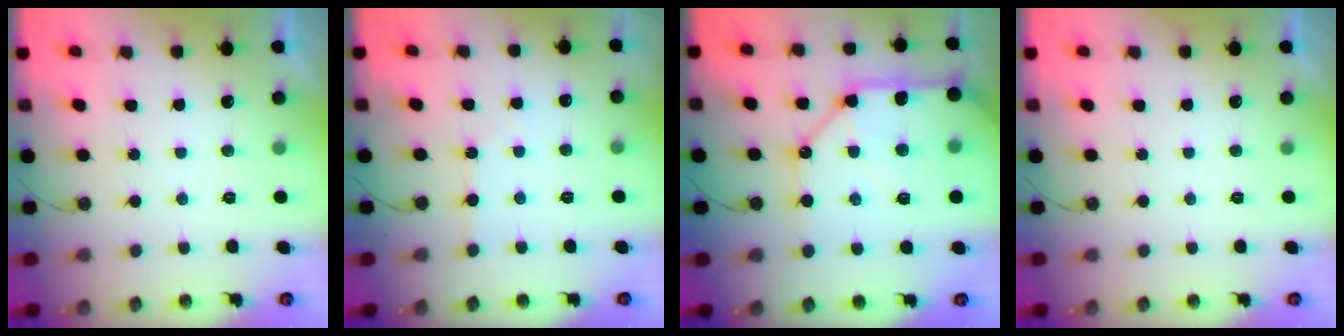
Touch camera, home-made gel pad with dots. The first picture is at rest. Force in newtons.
{"total": 1.9, "press": 1.8, "slide": 0.3}
{"total": 17.2, "press": 17.1, "slide": 2.2}
{"total": 0.0}